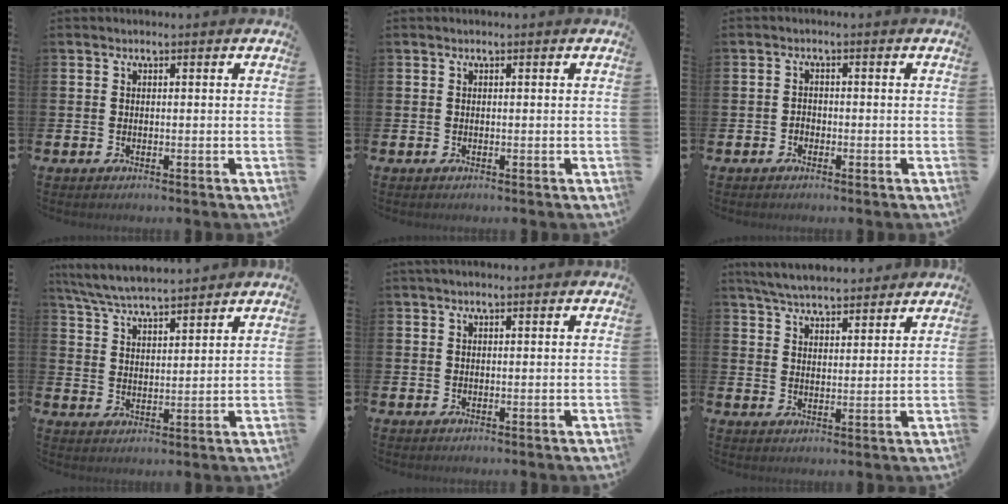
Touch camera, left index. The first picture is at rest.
{"total": 0.0}
{"total": 1.2, "force": [-0.8, 0.9, 0.2], "torque": [-0.002, 0.001, -0.018]}
{"total": 6.1, "force": [6.0, 0.5, 1.3], "torque": [-0.046, -0.031, 0.107]}
{"total": 0.8, "force": [0.5, 0.1, 0.6], "torque": [-0.004, -0.001, 0.007]}
{"total": 5.7, "force": [5.5, 0.8, 1.0], "torque": [-0.031, -0.026, 0.099]}